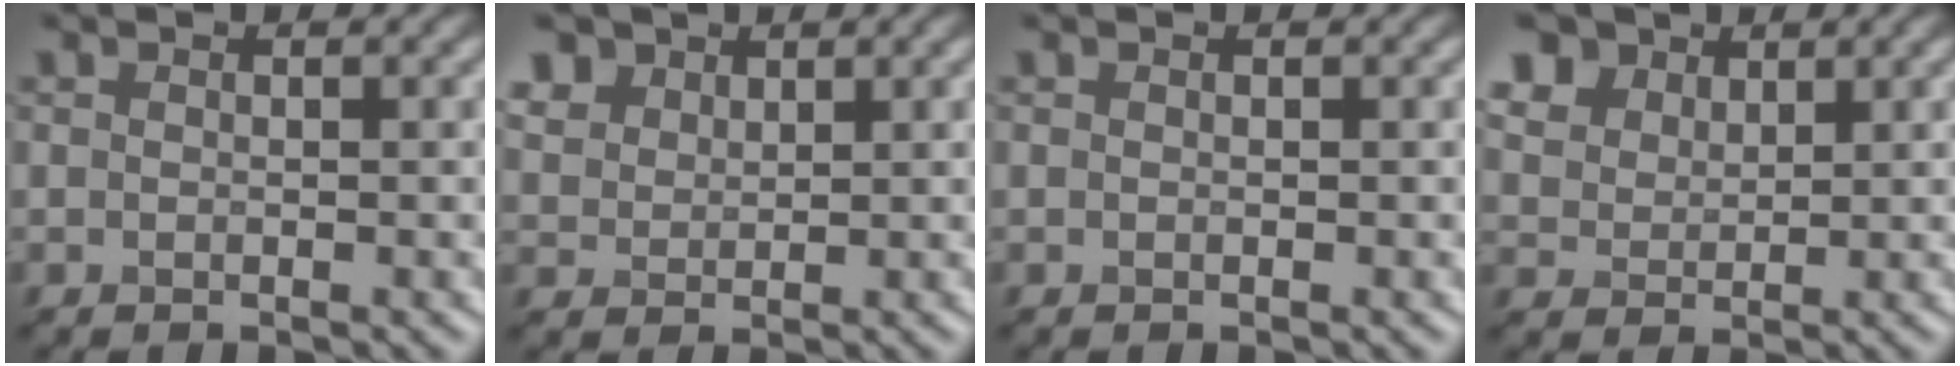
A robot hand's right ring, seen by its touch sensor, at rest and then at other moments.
{"total": 2.0, "force": [1.7, 0.9, -0.5], "torque": [-0.033, -0.001, 0.071]}
{"total": 0.0}
{"total": 5.0, "force": [4.0, 2.7, 1.2], "torque": [-0.089, 0.007, 0.103]}